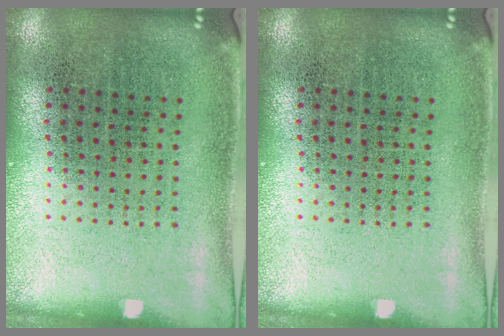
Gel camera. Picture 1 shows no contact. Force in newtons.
{"total": 0.0}